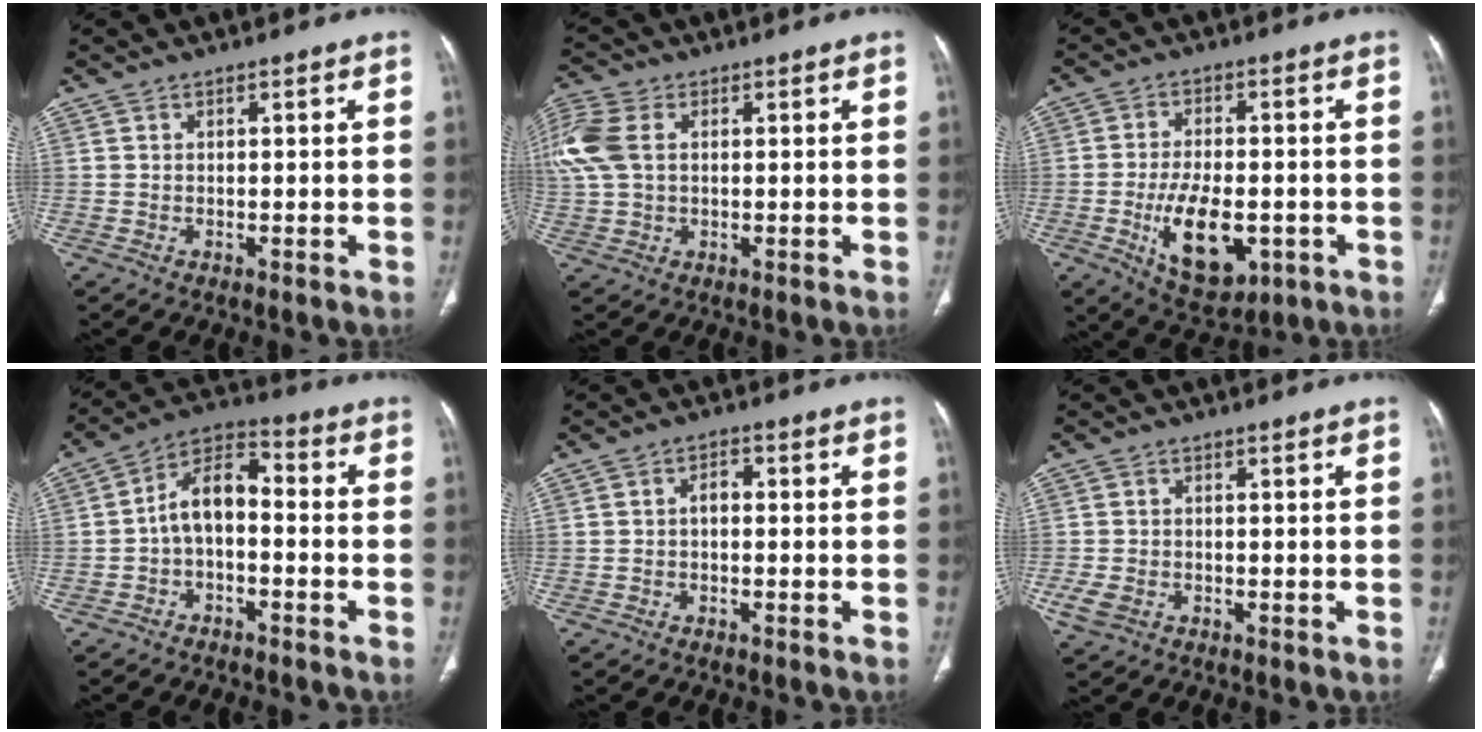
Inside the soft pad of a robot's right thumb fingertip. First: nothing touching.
{"total": 11.5, "force": [2.6, 7.7, 8.1], "torque": [-0.220, 0.017, 0.054]}
{"total": 12.7, "force": [-3.6, 6.7, 10.2], "torque": [-0.156, 0.002, -0.044]}
{"total": 8.9, "force": [-1.5, 5.2, 7.1], "torque": [-0.112, 0.042, -0.041]}
{"total": 2.3, "force": [-0.4, 1.4, 1.7], "torque": [-0.023, 0.012, -0.011]}
{"total": 3.7, "force": [-1.3, 2.7, 2.2], "torque": [-0.050, 0.002, -0.021]}